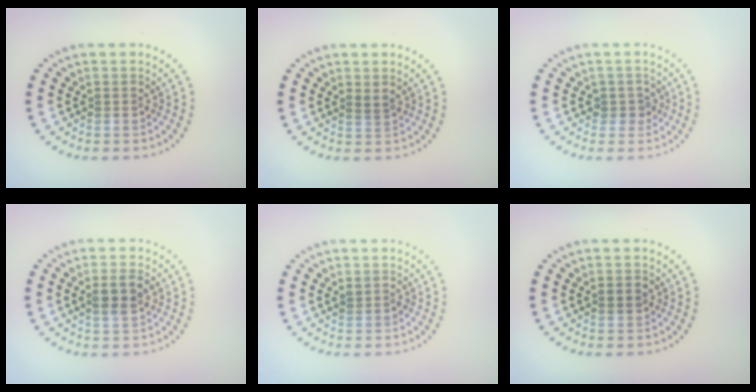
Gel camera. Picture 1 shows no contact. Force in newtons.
{"total": 0.8, "press": 0.7, "slide": 0.4}
{"total": 1.5, "press": 1.2, "slide": 0.9}
{"total": 2.4, "press": 2.3, "slide": 0.7}
{"total": 0.7, "press": 0.7, "slide": 0.0}
{"total": 1.0, "press": 1.0, "slide": 0.1}